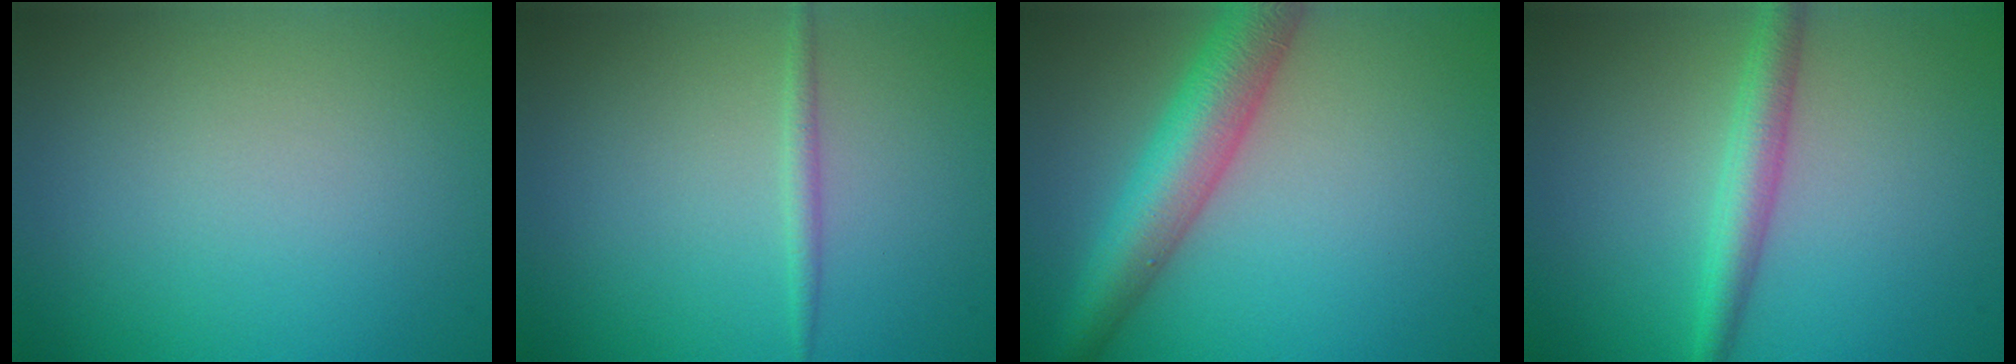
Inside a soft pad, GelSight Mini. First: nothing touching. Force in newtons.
{"total": 1.1, "press": 1.1, "slide": 0.0}
{"total": 6.4, "press": 6.4, "slide": 0.2}
{"total": 2.8, "press": 2.8, "slide": 0.0}